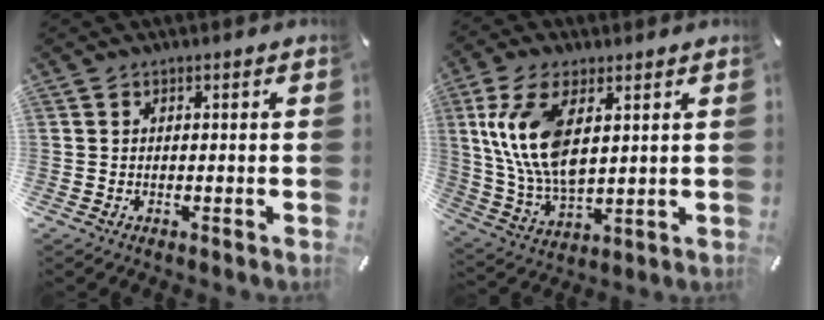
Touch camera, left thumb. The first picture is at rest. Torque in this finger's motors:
{"motor_torque": [0.87, 0.85, 1.77, -1.00, 0.68]}